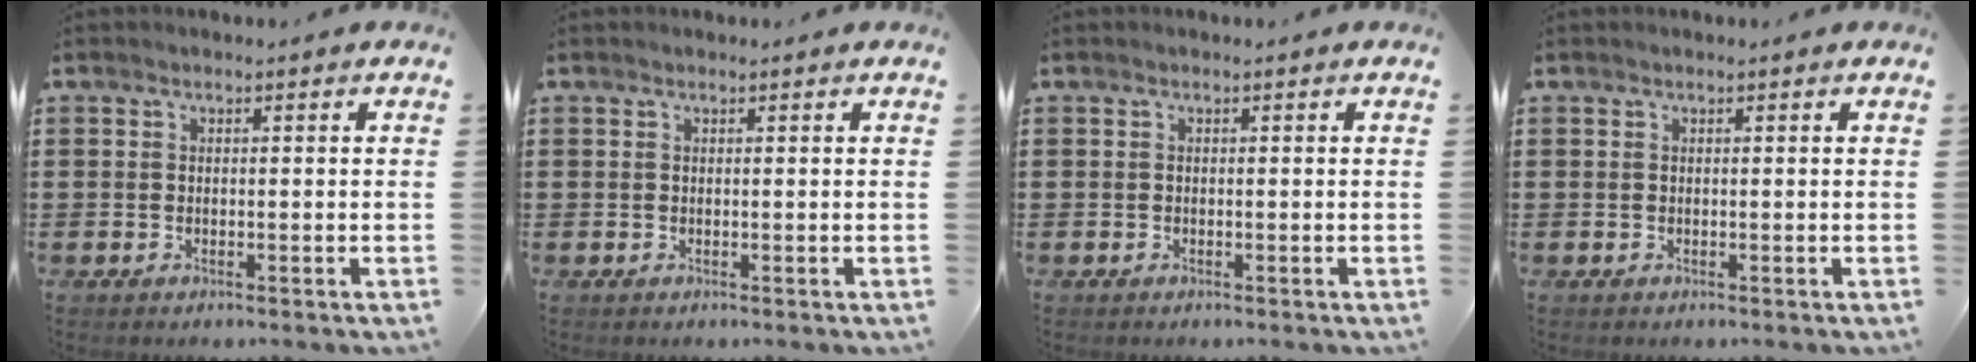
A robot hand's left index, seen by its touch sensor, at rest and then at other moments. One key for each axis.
{"total": 0.0}
{"total": 0.0}
{"total": 0.0}